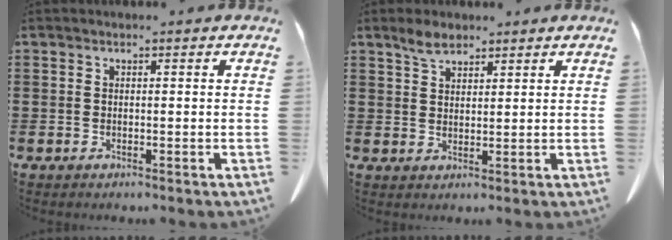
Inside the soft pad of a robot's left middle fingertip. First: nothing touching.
{"total": 3.1, "force": [2.4, 1.2, 1.5], "torque": [-0.035, 0.004, 0.045]}